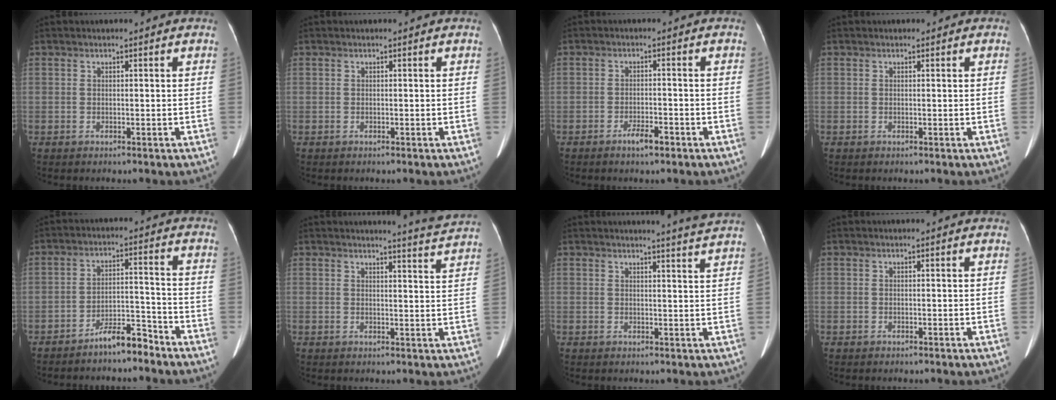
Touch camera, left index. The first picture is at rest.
{"total": 0.0}
{"total": 2.8, "force": [-2.0, 0.6, 1.9], "torque": [-0.032, 0.001, -0.034]}
{"total": 0.0}
{"total": 5.6, "force": [-5.0, 1.0, 2.4], "torque": [-0.039, 0.005, -0.090]}
{"total": 4.5, "force": [4.2, -1.6, 0.3], "torque": [-0.019, -0.026, 0.047]}
{"total": 4.1, "force": [3.7, -1.4, 1.0], "torque": [-0.021, -0.016, 0.038]}
{"total": 0.0}